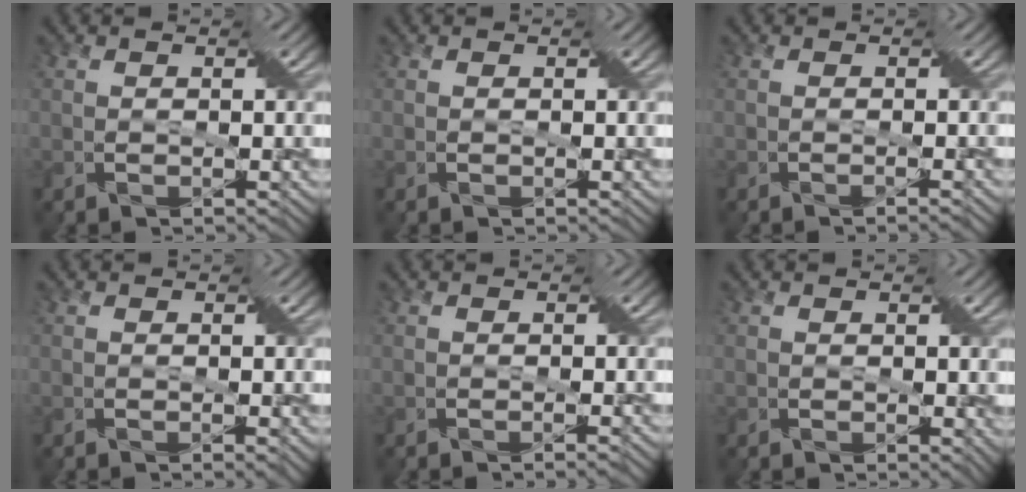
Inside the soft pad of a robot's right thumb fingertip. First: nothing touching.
{"total": 0.0}
{"total": 0.8, "force": [-0.4, -0.7, 0.1], "torque": [0.001, 0.001, -0.005]}
{"total": 1.3, "force": [-0.1, 0.5, 1.2], "torque": [-0.008, -0.003, 0.000]}
{"total": 0.7, "force": [-0.5, -0.4, 0.3], "torque": [0.003, 0.001, -0.004]}
{"total": 1.1, "force": [0.2, 0.8, 0.7], "torque": [-0.003, -0.003, 0.003]}